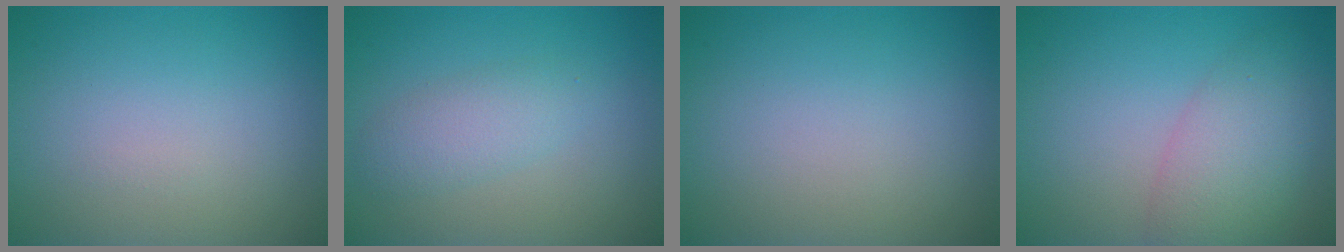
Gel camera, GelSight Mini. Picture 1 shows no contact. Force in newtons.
{"total": 2.5, "press": 2.5, "slide": 0.2}
{"total": 0.0}
{"total": 5.3, "press": 5.2, "slide": 0.4}